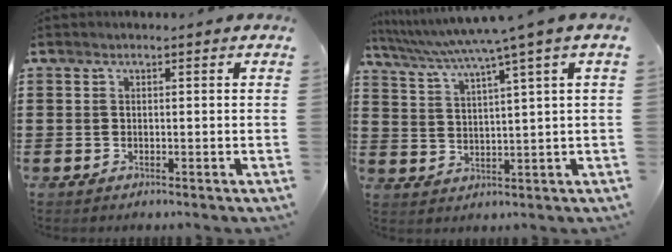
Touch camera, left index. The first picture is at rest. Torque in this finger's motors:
{"motor_torque": [0.59, -0.52, 0.25, 0.12]}